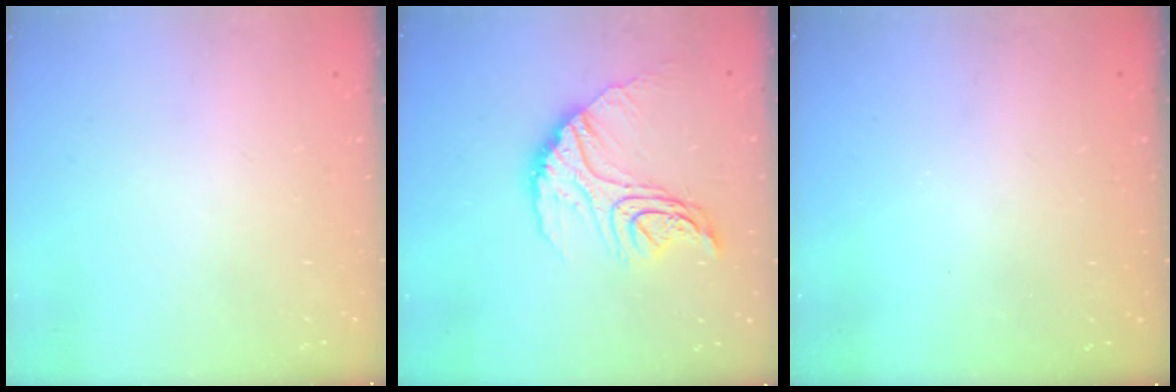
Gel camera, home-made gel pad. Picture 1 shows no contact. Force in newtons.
{"total": 15.6, "press": 15.5, "slide": 1.0}
{"total": 3.0, "press": 3.0, "slide": 0.3}